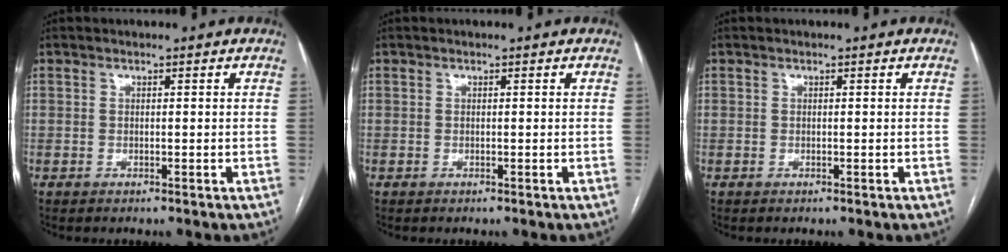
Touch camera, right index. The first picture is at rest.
{"total": 0.0}
{"total": 0.0}